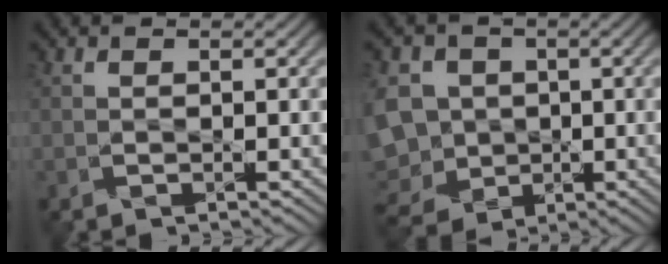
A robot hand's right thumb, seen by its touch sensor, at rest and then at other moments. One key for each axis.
{"total": 9.8, "fx": -0.7, "fy": 8.6, "fz": 4.6, "tx": -0.160, "ty": -0.012, "tz": -0.029}